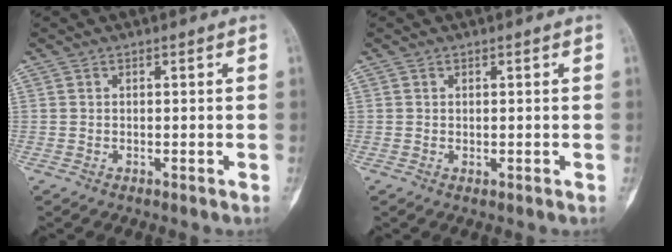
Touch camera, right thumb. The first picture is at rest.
{"total": 0.0}